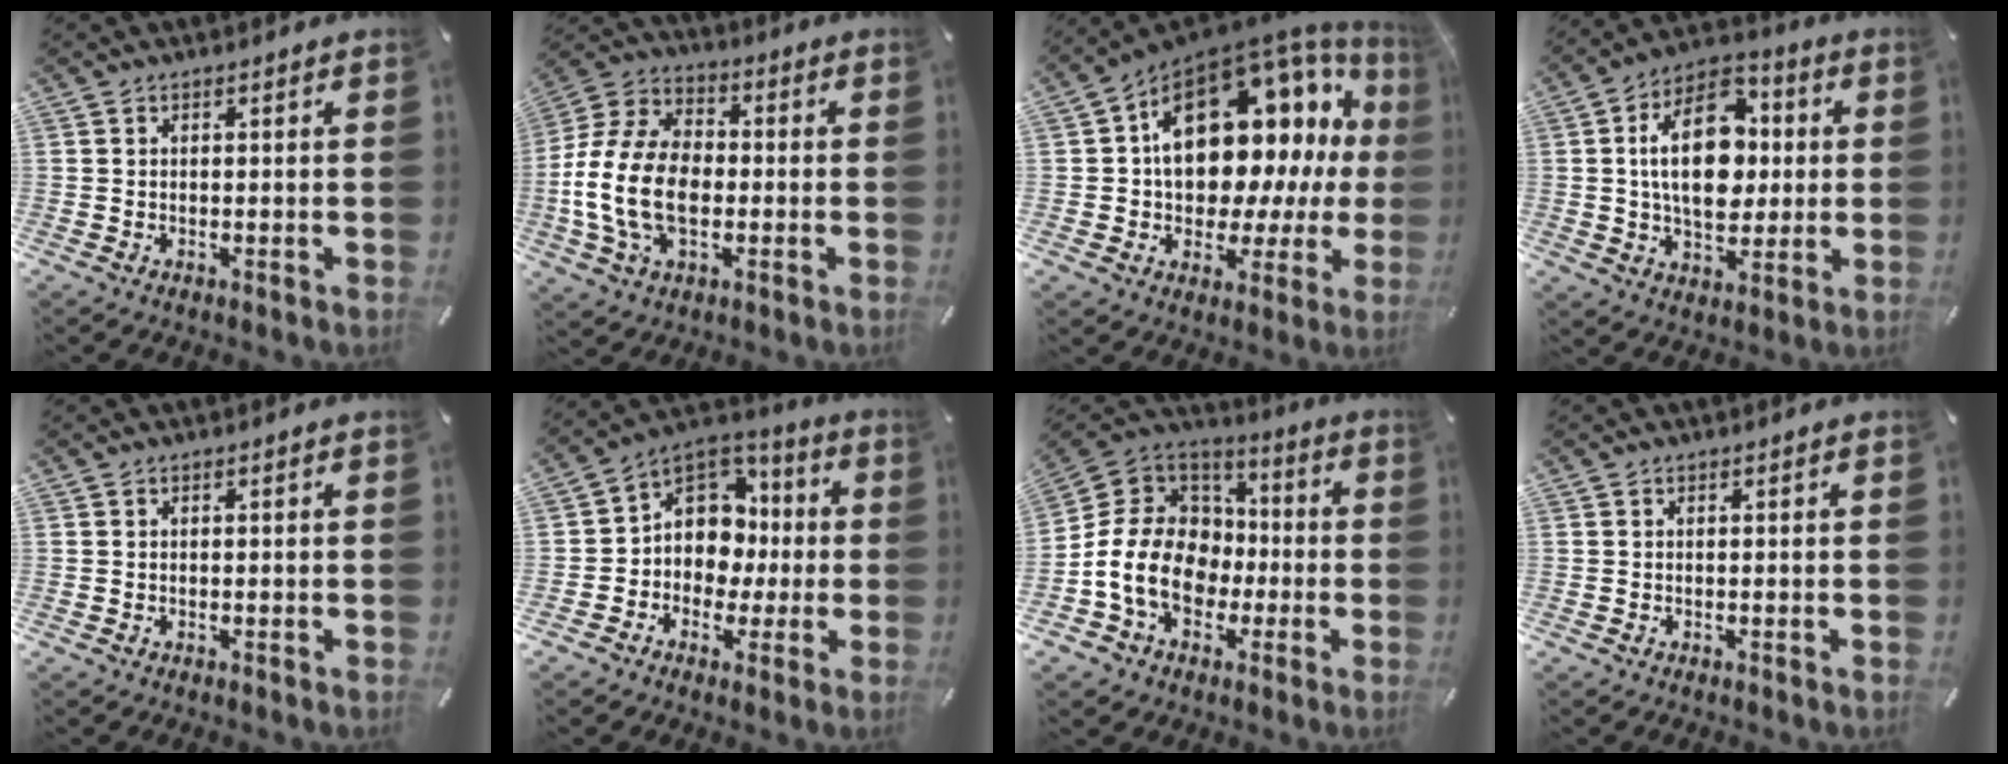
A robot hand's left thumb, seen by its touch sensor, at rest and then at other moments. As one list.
[{"total": 16.6, "force": [-3.0, 11.4, 11.8], "torque": [-0.276, 0.008, -0.058]}, {"total": 19.7, "force": [5.7, 12.9, 13.8], "torque": [-0.208, -0.051, 0.099]}, {"total": 18.2, "force": [1.8, 11.9, 13.6], "torque": [-0.245, 0.007, 0.030]}, {"total": 0.0}, {"total": 10.2, "force": [0.1, 9.7, 3.2], "torque": [-0.060, -0.011, 0.010]}, {"total": 16.2, "force": [-4.4, 13.2, 8.4], "torque": [-0.180, 0.019, -0.075]}, {"total": 0.0}]